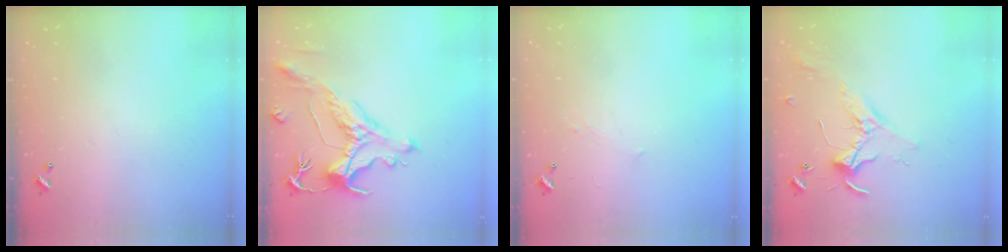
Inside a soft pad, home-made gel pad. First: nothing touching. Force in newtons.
{"total": 1.7, "press": 0.9, "slide": 1.4}
{"total": 2.9, "press": 2.8, "slide": 0.4}
{"total": 2.1, "press": 2.1, "slide": 0.5}